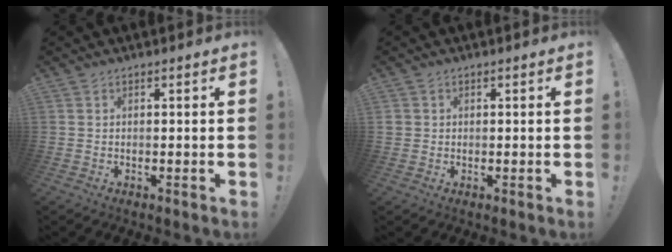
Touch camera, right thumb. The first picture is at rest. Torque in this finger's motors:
{"motor_torque": [0.09, 0.07, 0.16, -0.06, 0.00]}